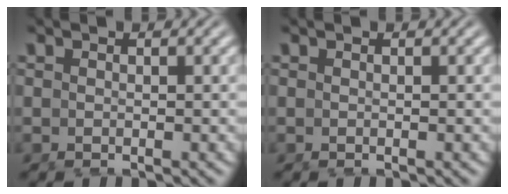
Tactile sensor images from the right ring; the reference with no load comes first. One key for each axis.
{"total": 0.0}